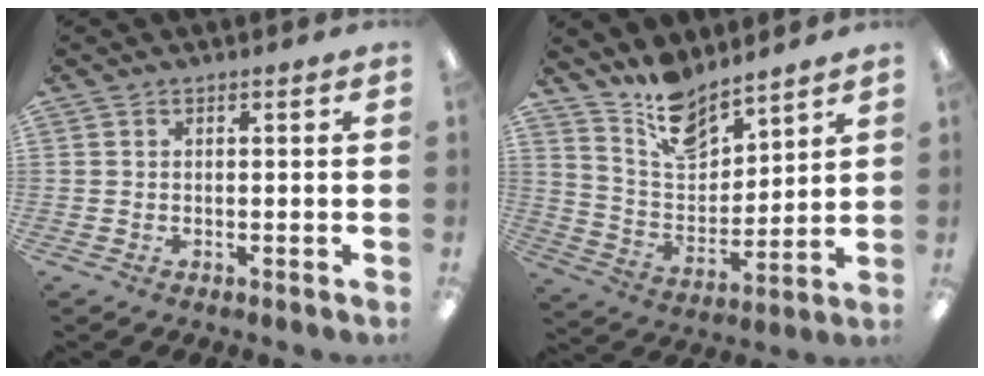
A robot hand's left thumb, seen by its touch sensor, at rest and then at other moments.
{"total": 12.0, "force": [10.2, 4.9, 4.1], "torque": [-0.079, -0.070, 0.191]}